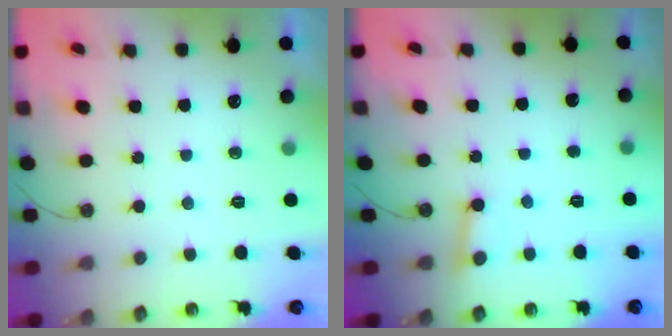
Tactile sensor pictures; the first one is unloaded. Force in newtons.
{"total": 2.6, "press": 2.5, "slide": 0.8}